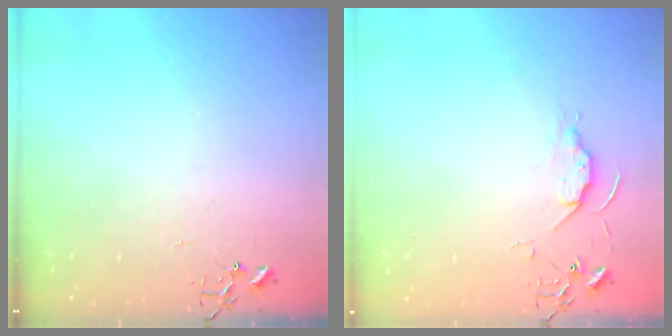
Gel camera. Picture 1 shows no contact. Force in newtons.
{"total": 5.7, "press": 5.6, "slide": 0.8}